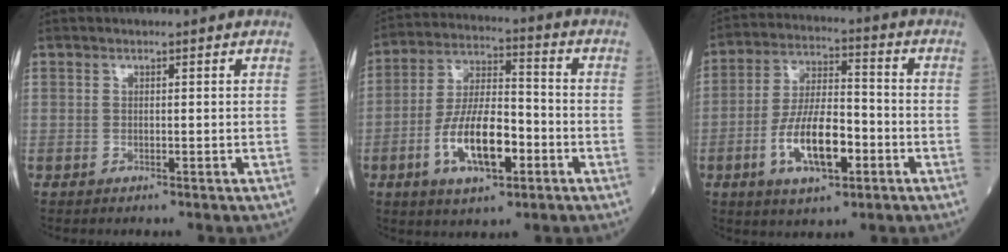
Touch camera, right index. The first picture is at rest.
{"total": 12.2, "force": [-4.3, 4.4, 10.6], "torque": [-0.204, 0.006, -0.076]}
{"total": 11.1, "force": [-3.8, 3.9, 9.6], "torque": [-0.185, 0.005, -0.067]}